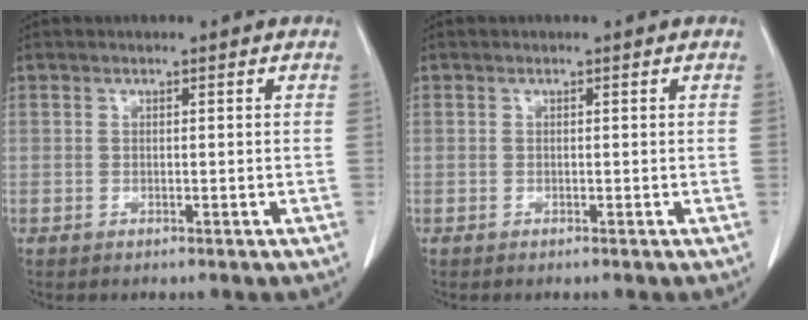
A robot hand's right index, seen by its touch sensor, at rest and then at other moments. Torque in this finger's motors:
{"motor_torque": [-0.06, -0.07, -0.22, -0.08]}